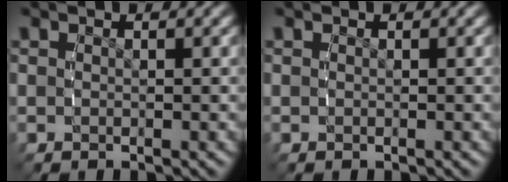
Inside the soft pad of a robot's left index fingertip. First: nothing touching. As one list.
[{"total": 0.0}]